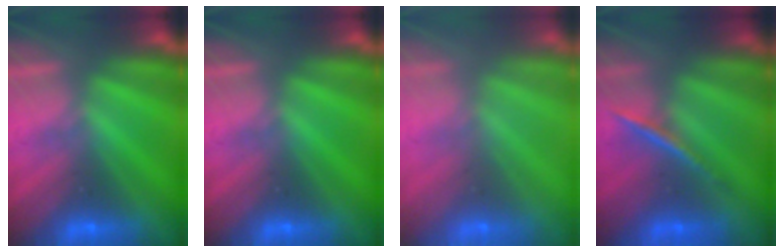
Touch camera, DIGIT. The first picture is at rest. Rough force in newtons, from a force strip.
{"total": 0.0}
{"total": 8.6}
{"total": 2.0}